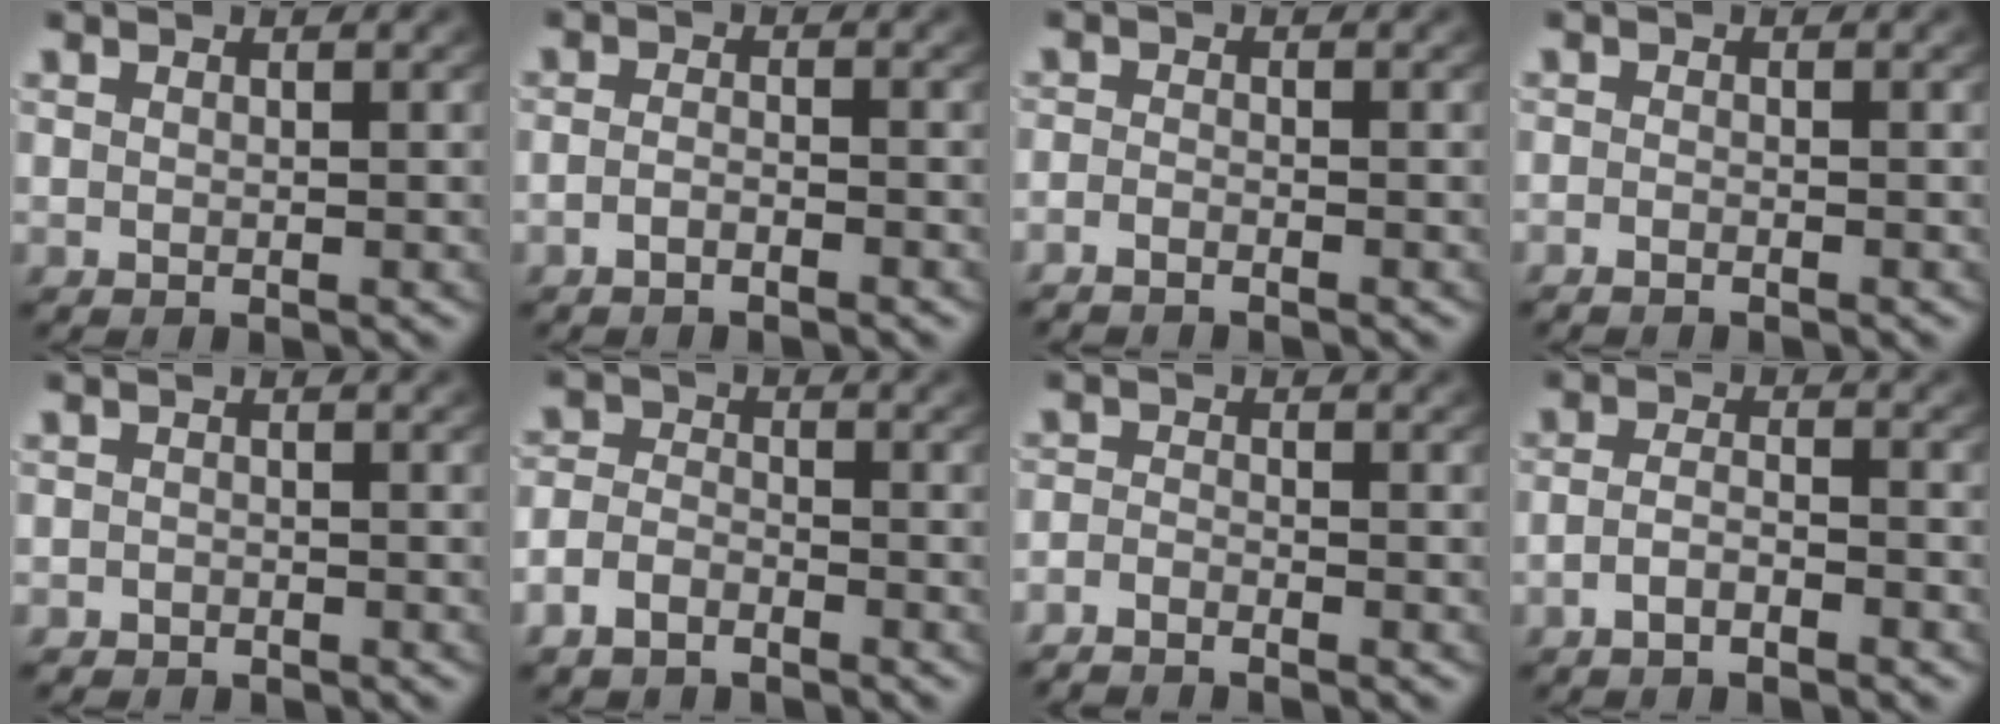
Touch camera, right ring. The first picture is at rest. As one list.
[{"total": 1.5, "force": [-1.4, 0.1, 0.6], "torque": [-0.013, -0.008, -0.024]}, {"total": 1.5, "force": [-1.5, 0.4, 0.2], "torque": [-0.016, -0.013, -0.024]}, {"total": 1.0, "force": [-1.0, 0.1, 0.1], "torque": [-0.013, -0.008, -0.015]}, {"total": 1.3, "force": [-1.1, 0.5, -0.4], "torque": [-0.001, -0.017, -0.011]}, {"total": 3.7, "force": [-2.5, 2.5, 1.0], "torque": [-0.029, -0.017, -0.042]}, {"total": 2.3, "force": [-2.2, 0.7, 0.1], "torque": [-0.014, -0.016, -0.036]}, {"total": 2.6, "force": [-2.0, 0.8, 1.4], "torque": [-0.027, -0.009, -0.033]}]